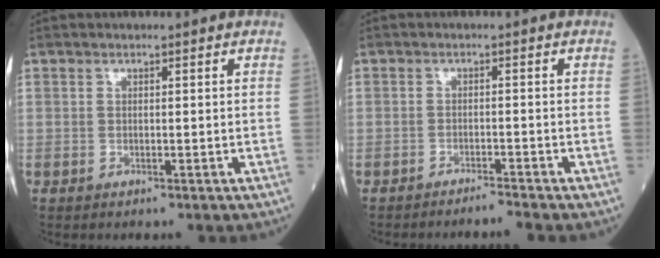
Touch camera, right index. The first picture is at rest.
{"total": 2.1, "force": [-1.9, -1.0, 0.0], "torque": [0.003, -0.006, -0.028]}